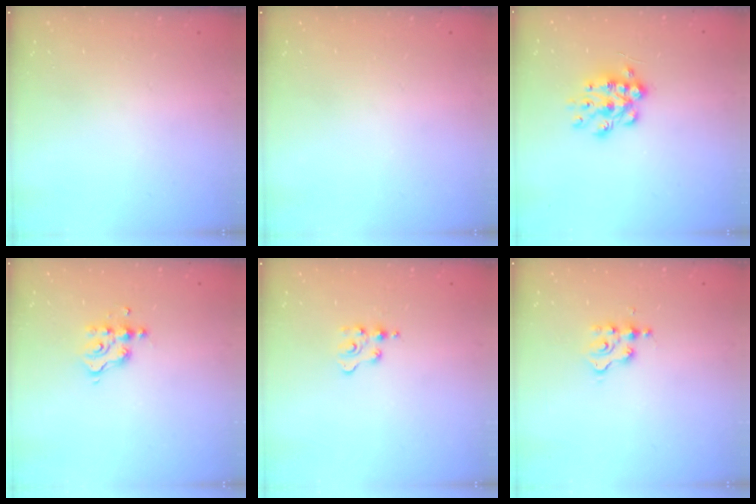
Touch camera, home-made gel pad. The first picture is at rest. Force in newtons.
{"total": 0.0}
{"total": 11.2, "press": 11.2, "slide": 0.5}
{"total": 5.0, "press": 5.0, "slide": 0.3}
{"total": 2.8, "press": 2.8, "slide": 0.4}
{"total": 2.9, "press": 2.8, "slide": 0.3}